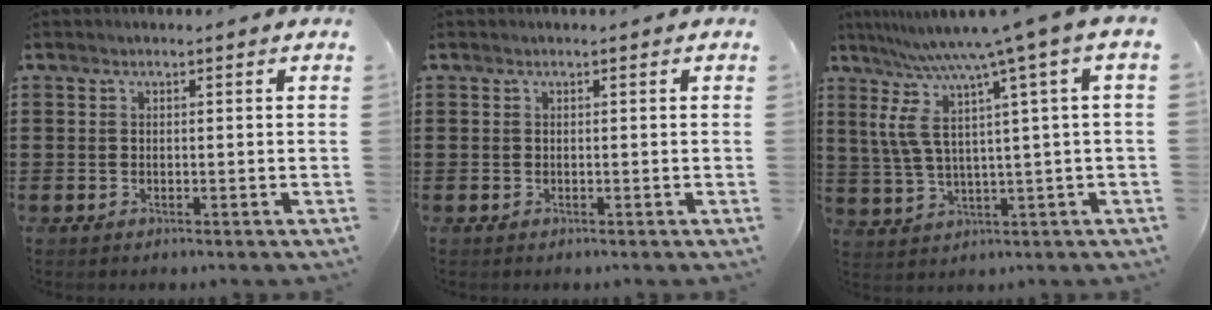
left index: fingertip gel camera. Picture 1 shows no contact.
{"total": 0.0}
{"total": 9.2, "force": [4.1, 0.0, 8.3], "torque": [-0.194, -0.037, 0.053]}